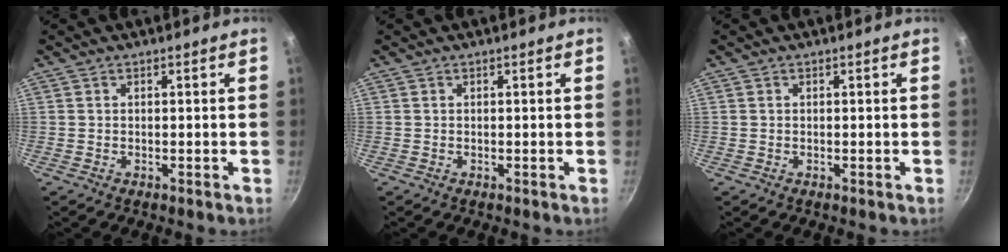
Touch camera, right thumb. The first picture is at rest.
{"total": 0.0}
{"total": 0.0}